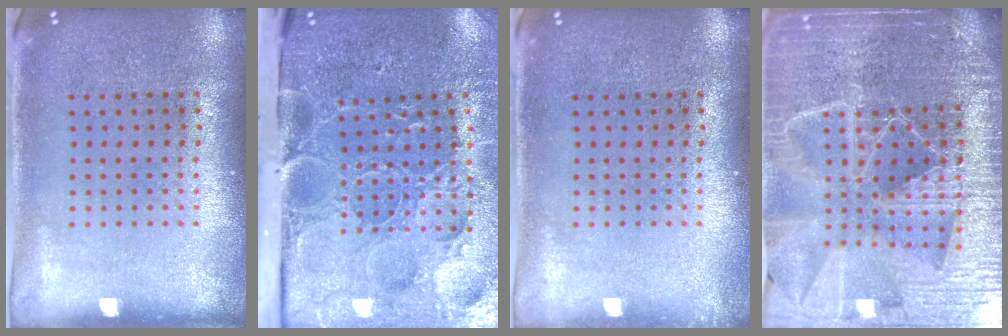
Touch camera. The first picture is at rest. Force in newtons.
{"total": 5.2, "press": 4.1, "slide": 3.3}
{"total": 0.7, "press": 0.7, "slide": 0.1}
{"total": 6.5, "press": 5.6, "slide": 3.4}